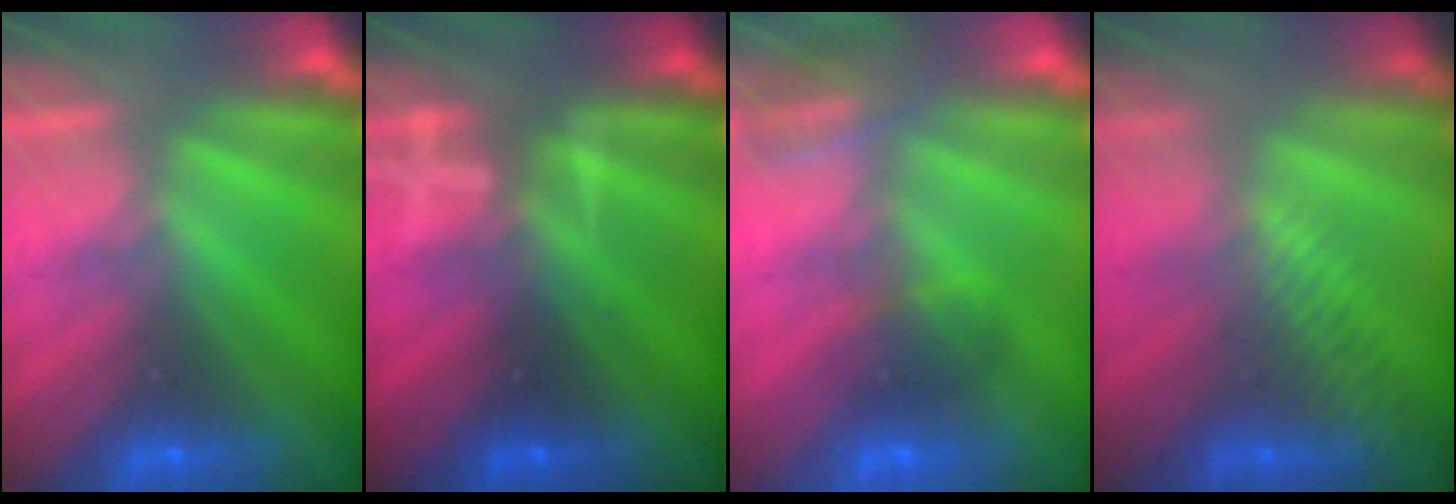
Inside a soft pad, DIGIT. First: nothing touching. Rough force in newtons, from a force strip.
{"total": 3.2}
{"total": 3.3}
{"total": 3.0}